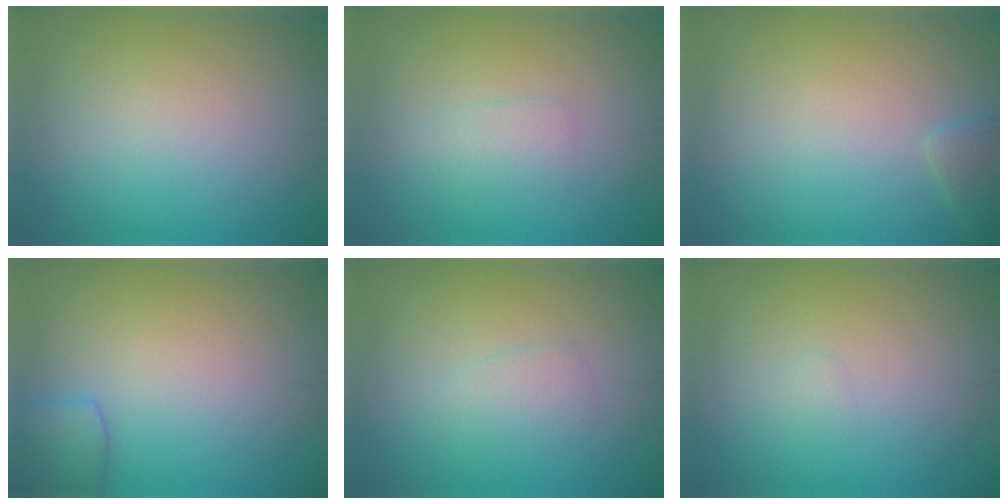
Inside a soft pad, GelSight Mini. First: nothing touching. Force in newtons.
{"total": 1.4, "press": 1.4, "slide": 0.1}
{"total": 1.4, "press": 1.4, "slide": 0.1}
{"total": 2.7, "press": 2.7, "slide": 0.1}
{"total": 1.4, "press": 1.4, "slide": 0.1}
{"total": 0.6, "press": 0.5, "slide": 0.1}